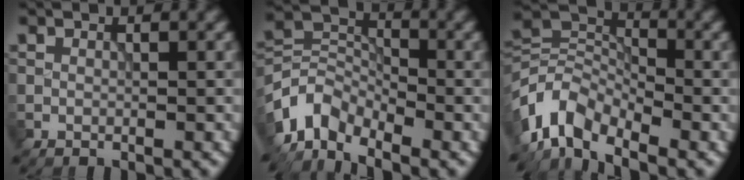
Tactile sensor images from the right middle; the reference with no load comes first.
{"total": 5.0, "force": [-3.6, 2.8, 2.1], "torque": [-0.039, -0.001, -0.084]}
{"total": 6.6, "force": [-4.0, 3.6, 3.9], "torque": [-0.074, 0.004, -0.092]}